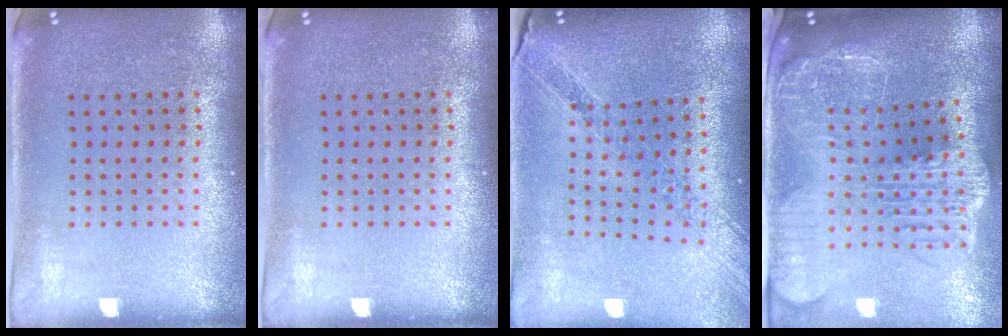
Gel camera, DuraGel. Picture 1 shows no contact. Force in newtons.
{"total": 0.0}
{"total": 1.2, "press": 1.2, "slide": 0.1}
{"total": 3.8, "press": 3.0, "slide": 2.4}